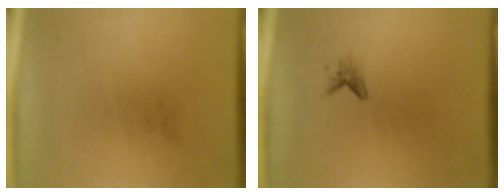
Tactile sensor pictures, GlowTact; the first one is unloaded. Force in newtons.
{"total": 1.0}